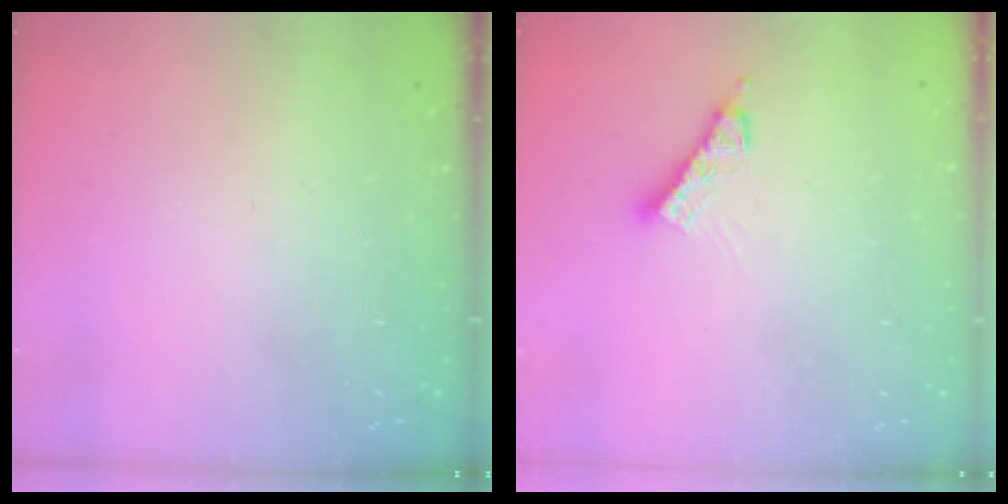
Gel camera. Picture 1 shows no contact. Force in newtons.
{"total": 6.1, "press": 6.1, "slide": 0.4}